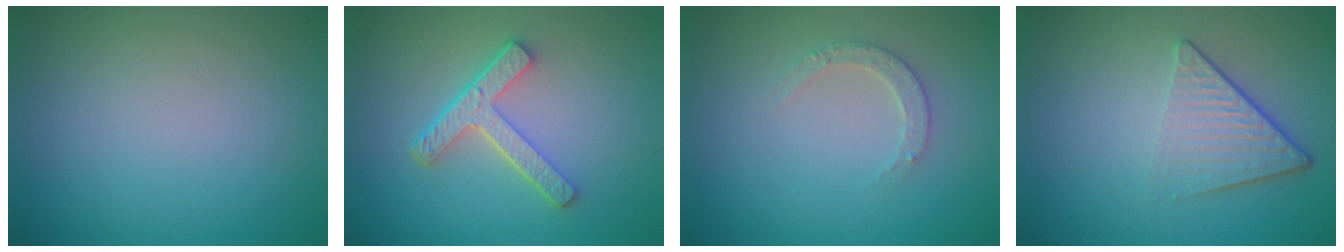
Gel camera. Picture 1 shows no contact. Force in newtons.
{"total": 4.4, "press": 3.3, "slide": 2.9}
{"total": 1.8, "press": 1.8, "slide": 0.4}
{"total": 4.6, "press": 2.9, "slide": 3.5}